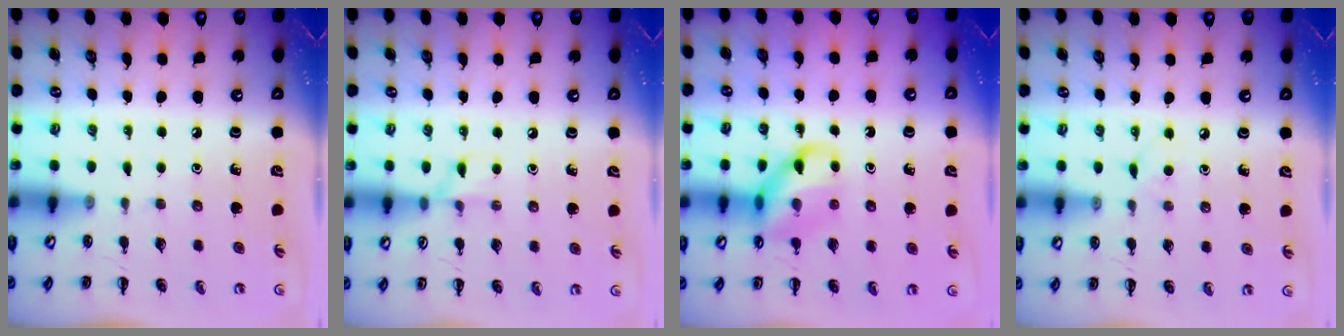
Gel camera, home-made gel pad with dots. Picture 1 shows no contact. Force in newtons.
{"total": 5.0, "press": 4.8, "slide": 1.5}
{"total": 11.7, "press": 11.6, "slide": 1.6}
{"total": 2.9, "press": 2.8, "slide": 1.0}